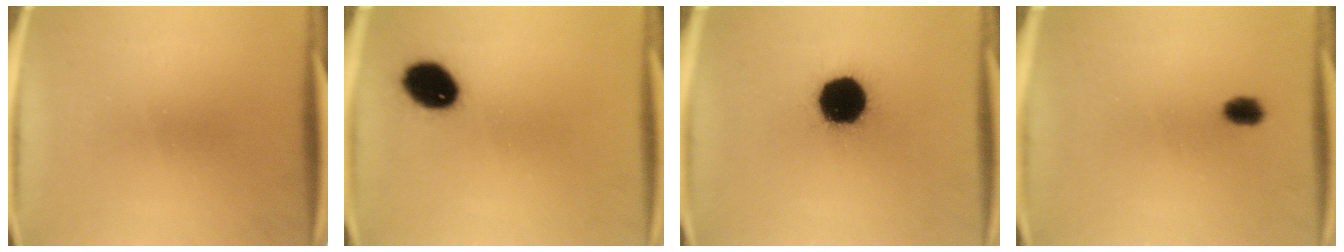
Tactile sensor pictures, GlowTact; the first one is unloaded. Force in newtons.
{"total": 10.6}
{"total": 19.2}
{"total": 2.8}